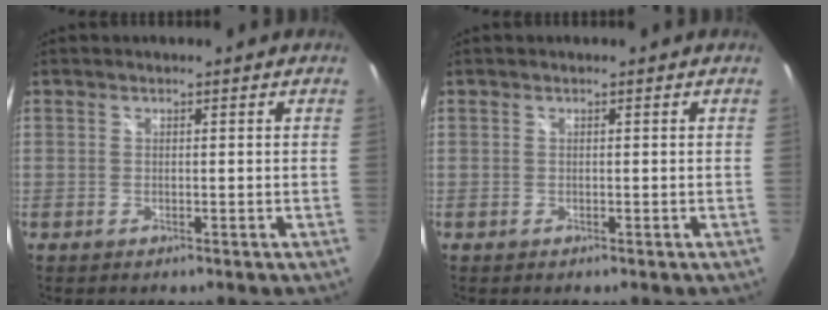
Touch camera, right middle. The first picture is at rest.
{"total": 0.0}